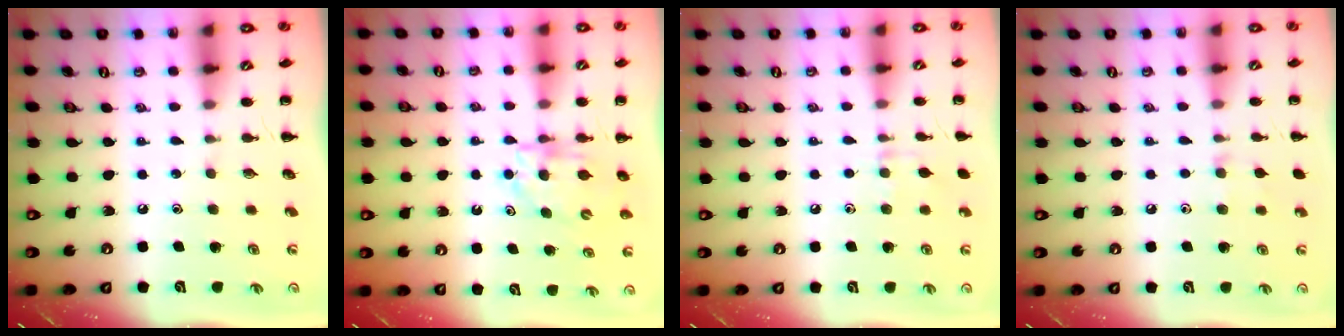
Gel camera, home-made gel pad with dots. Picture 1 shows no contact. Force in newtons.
{"total": 5.8, "press": 5.8, "slide": 0.5}
{"total": 7.1, "press": 6.6, "slide": 2.7}
{"total": 6.5, "press": 6.2, "slide": 1.8}